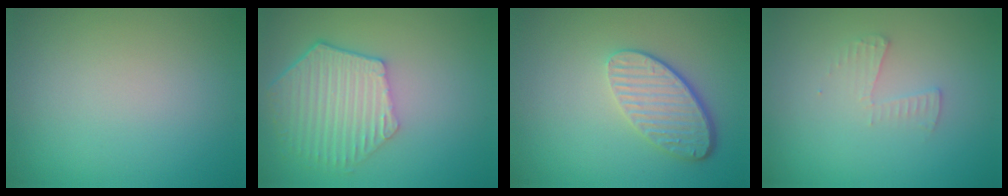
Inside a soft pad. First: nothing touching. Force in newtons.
{"total": 5.9, "press": 4.6, "slide": 3.7}
{"total": 4.4, "press": 3.4, "slide": 2.9}
{"total": 1.4, "press": 1.4, "slide": 0.1}